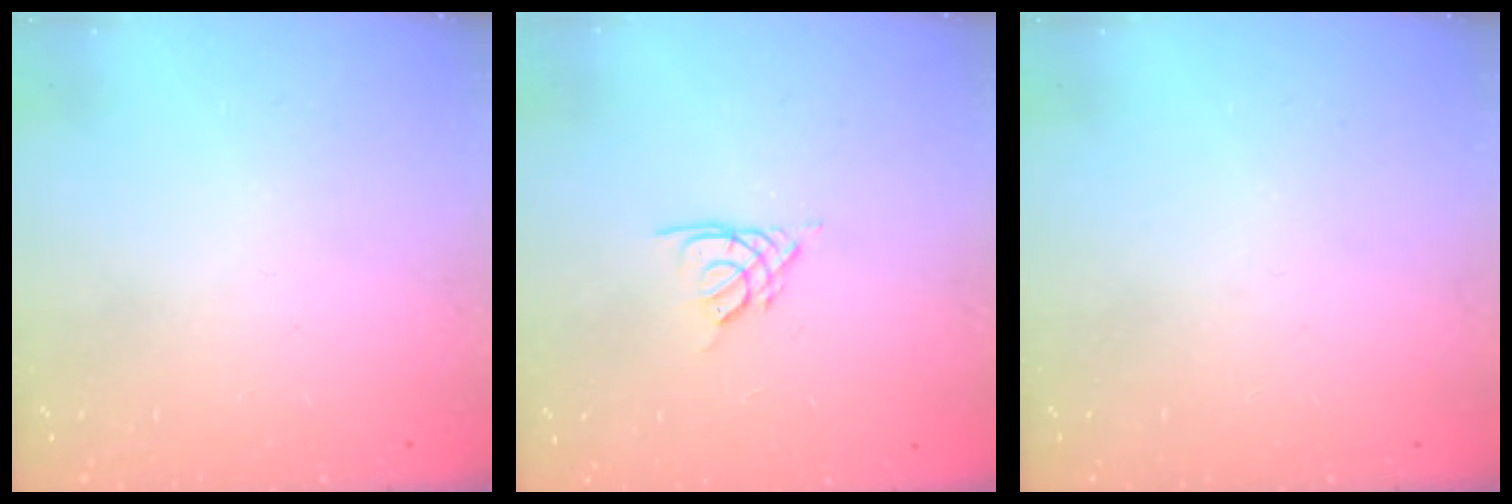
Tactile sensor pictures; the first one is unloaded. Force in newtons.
{"total": 2.7, "press": 2.7, "slide": 0.4}
{"total": 0.0}